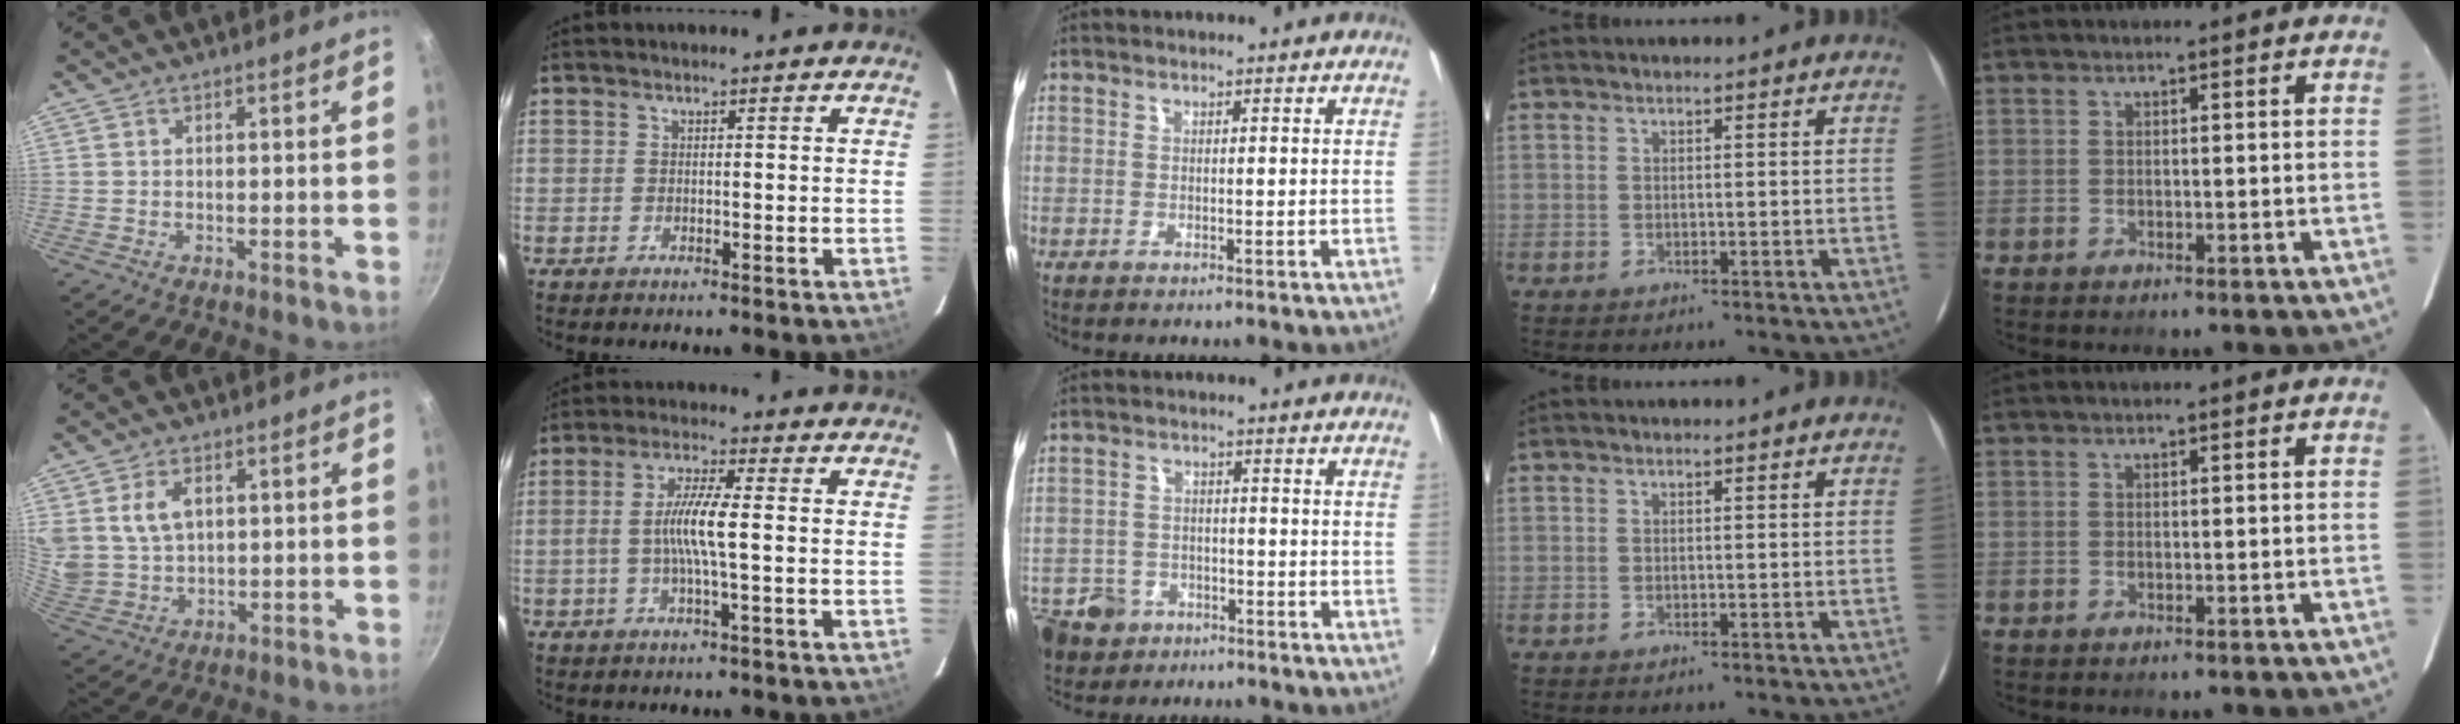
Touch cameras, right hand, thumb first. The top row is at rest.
{"thumb": {"total": 8.5, "force": [2.8, 5.9, 5.4], "torque": [-0.090, -0.013, 0.063]}, "index": {"total": 7.0, "force": [-0.7, 0.3, 6.9], "torque": [-0.134, 0.001, -0.015]}, "middle": {"total": 10.1, "force": [-5.7, 7.6, 3.4], "torque": [-0.112, 0.006, -0.090]}}